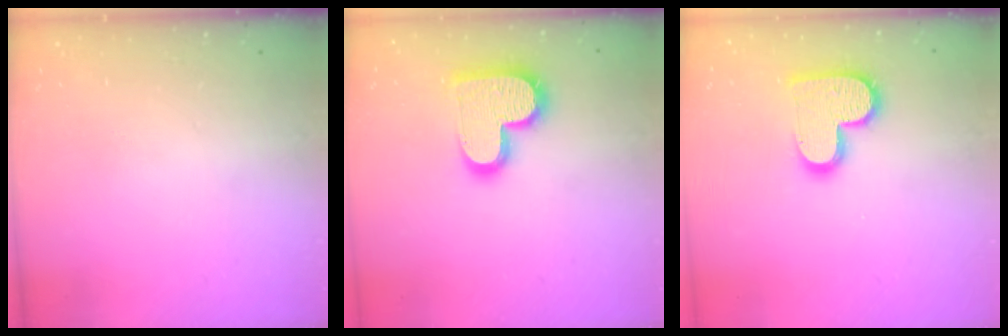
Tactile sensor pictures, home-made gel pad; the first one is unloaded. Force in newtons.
{"total": 15.8, "press": 15.7, "slide": 1.0}
{"total": 14.5, "press": 14.5, "slide": 0.9}